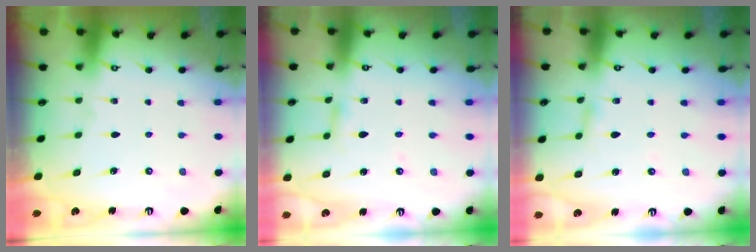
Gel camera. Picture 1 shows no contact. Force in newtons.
{"total": 2.5, "press": 2.5, "slide": 0.2}
{"total": 2.9, "press": 2.9, "slide": 0.3}